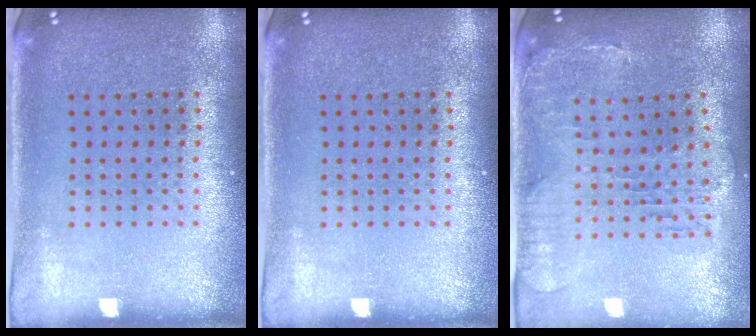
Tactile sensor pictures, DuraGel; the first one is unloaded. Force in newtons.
{"total": 0.0}
{"total": 0.7, "press": 0.6, "slide": 0.2}